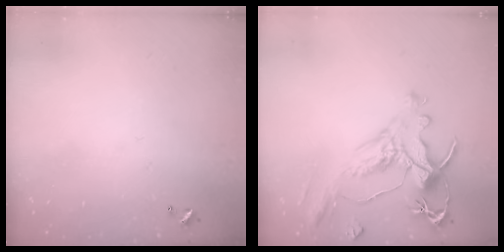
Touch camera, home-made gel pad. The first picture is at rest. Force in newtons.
{"total": 1.5, "press": 0.7, "slide": 1.3}